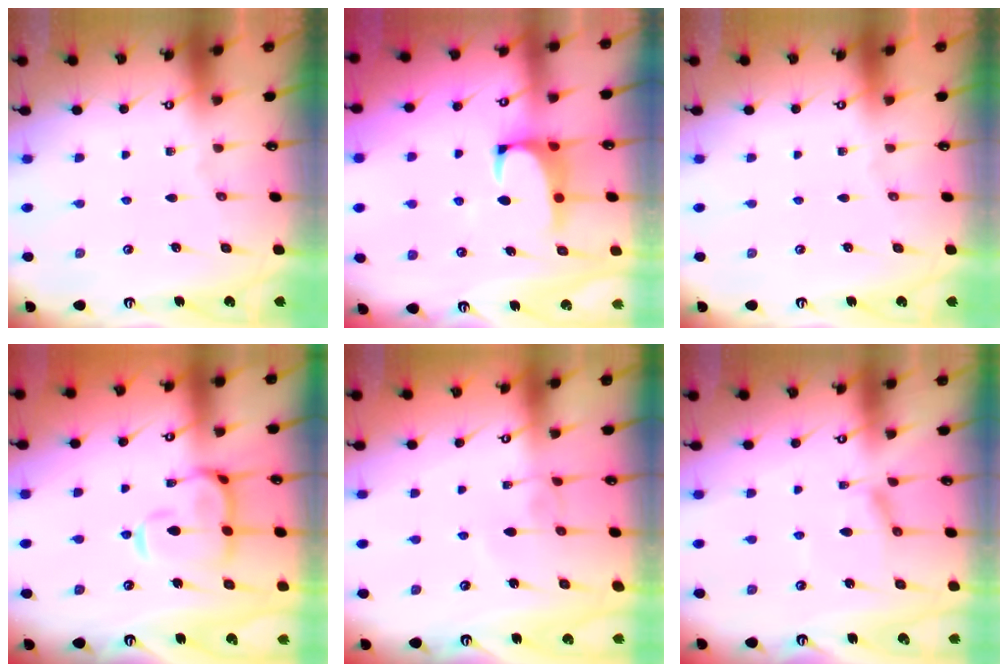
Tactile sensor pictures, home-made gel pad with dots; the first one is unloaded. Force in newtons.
{"total": 1.6, "press": 1.3, "slide": 0.8}
{"total": 0.0}
{"total": 8.9, "press": 8.8, "slide": 1.7}
{"total": 2.4, "press": 2.4, "slide": 0.2}
{"total": 2.0, "press": 2.0, "slide": 0.5}